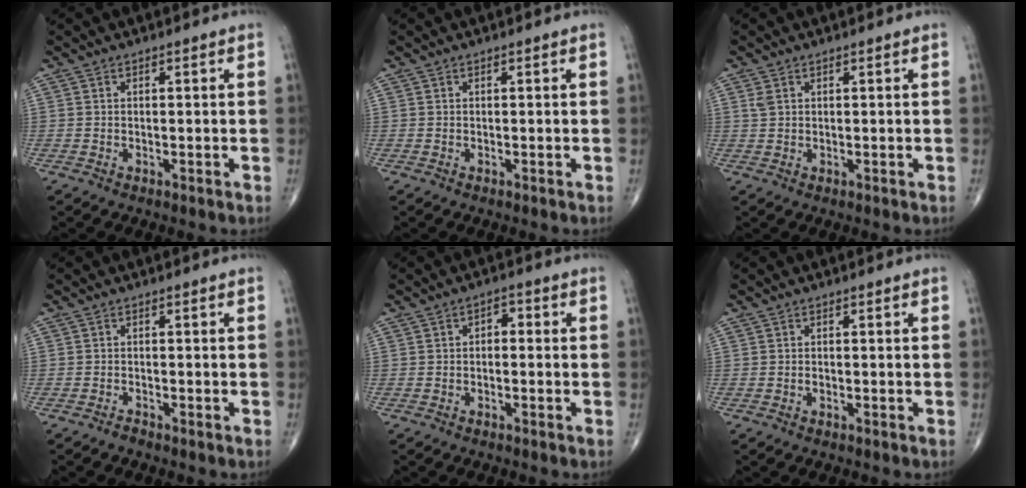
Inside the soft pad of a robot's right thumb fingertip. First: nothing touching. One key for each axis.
{"total": 0.0}
{"total": 1.3, "fx": 0.7, "fy": 0.8, "fz": 0.8, "tx": -0.020, "ty": 0.006, "tz": 0.018}
{"total": 0.8, "fx": -0.8, "fy": 0.1, "fz": 0.1, "tx": -0.003, "ty": 0.002, "tz": -0.016}
{"total": 2.4, "fx": -0.1, "fy": 1.5, "fz": 1.8, "tx": -0.014, "ty": 0.011, "tz": -0.011}
{"total": 0.6, "fx": -0.3, "fy": 0.4, "fz": 0.4, "tx": -0.008, "ty": 0.001, "tz": -0.006}